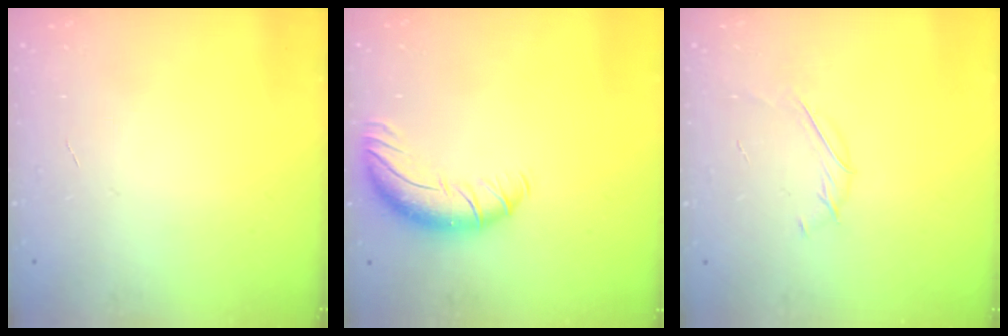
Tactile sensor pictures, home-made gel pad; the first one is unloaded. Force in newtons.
{"total": 9.8, "press": 9.5, "slide": 2.4}
{"total": 3.8, "press": 3.7, "slide": 0.8}